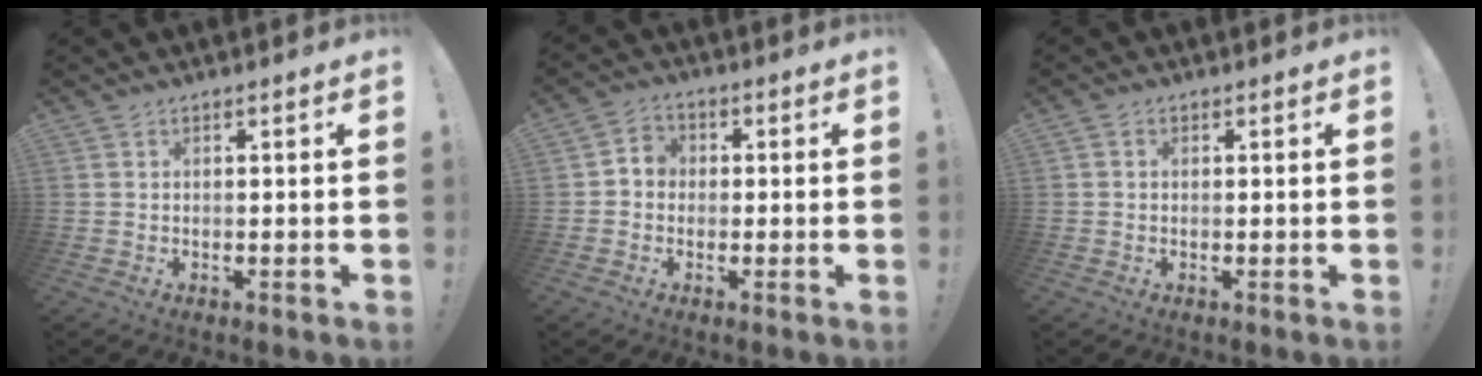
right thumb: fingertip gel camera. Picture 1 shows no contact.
{"total": 4.0, "force": [-0.9, 3.5, 1.8], "torque": [-0.029, 0.013, -0.016]}
{"total": 0.6, "force": [-0.1, 0.5, 0.2], "torque": [-0.006, 0.004, -0.002]}